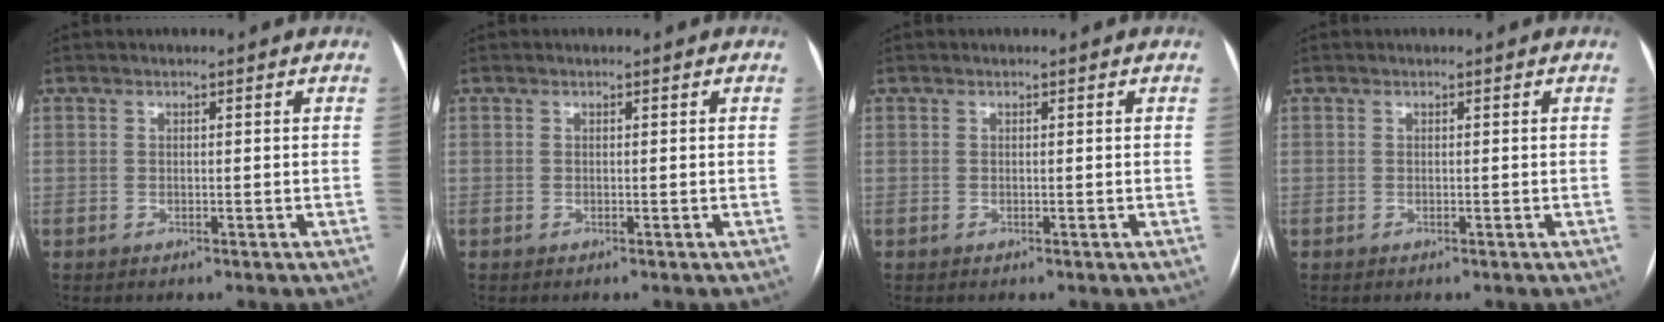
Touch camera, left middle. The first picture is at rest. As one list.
[{"total": 0.0}, {"total": 0.0}, {"total": 0.0}]